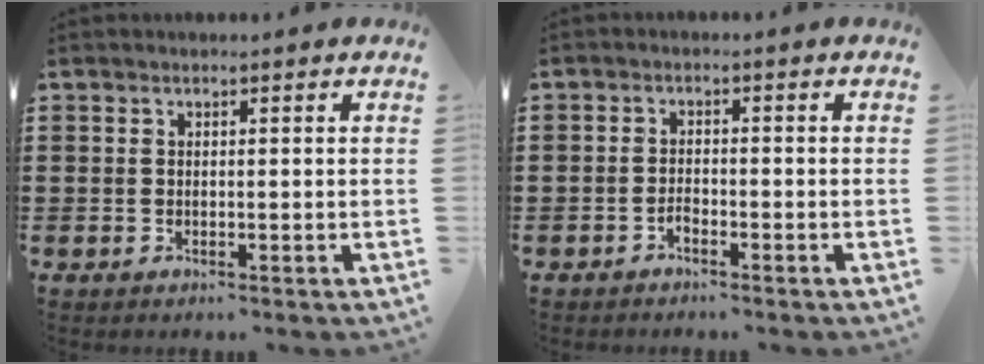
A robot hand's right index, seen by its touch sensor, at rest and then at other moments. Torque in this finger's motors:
{"motor_torque": [0.54, 0.52, 0.02, -0.07]}